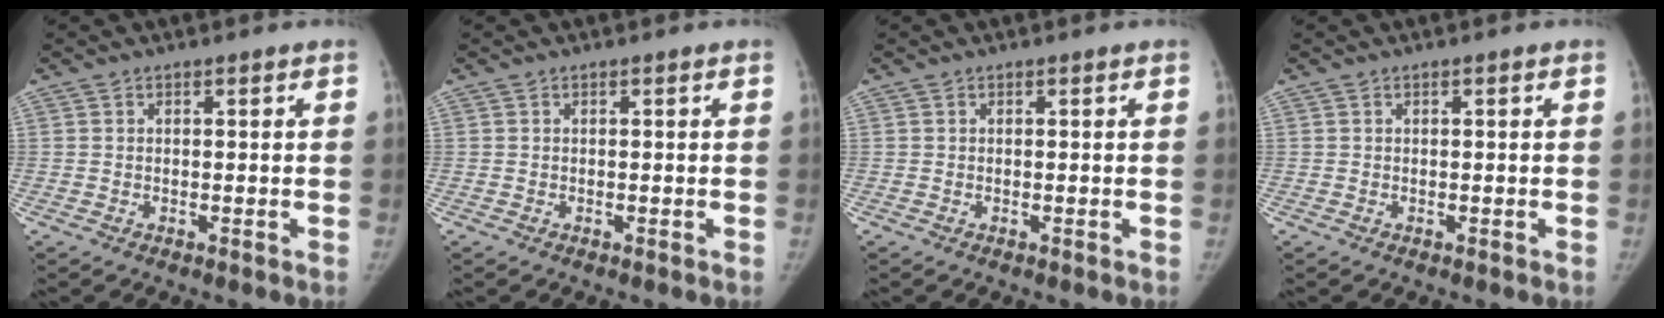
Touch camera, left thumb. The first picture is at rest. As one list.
[{"total": 0.0}, {"total": 0.0}, {"total": 0.0}]